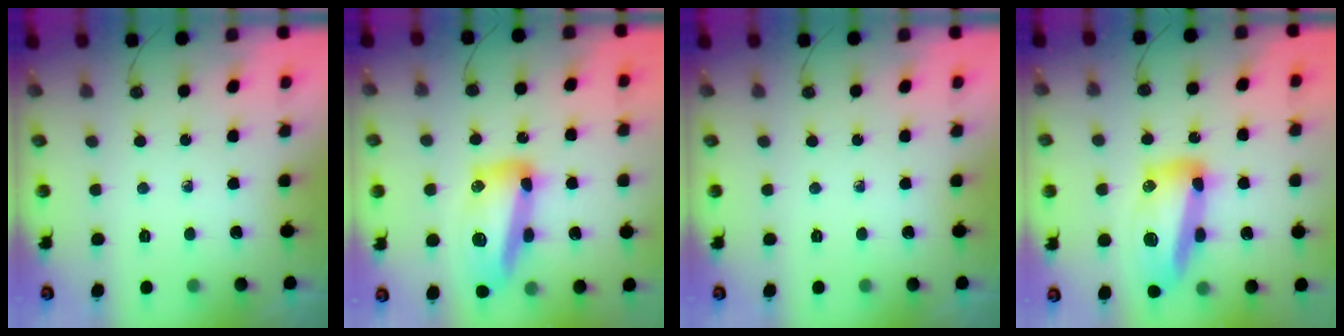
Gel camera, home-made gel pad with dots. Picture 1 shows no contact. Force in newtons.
{"total": 16.3, "press": 16.2, "slide": 1.3}
{"total": 0.0}
{"total": 16.6, "press": 16.5, "slide": 1.1}